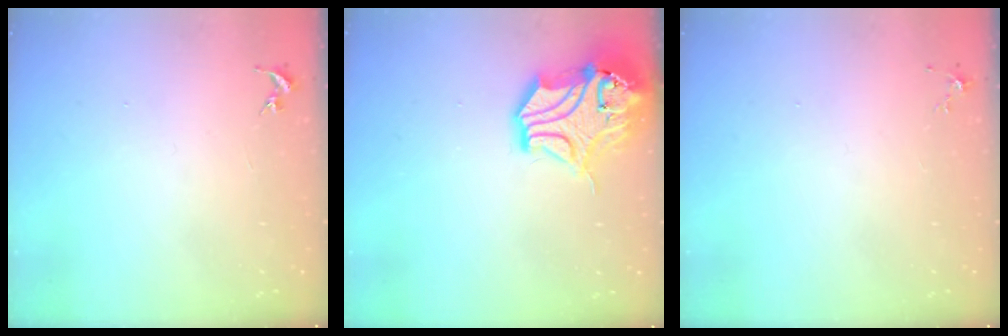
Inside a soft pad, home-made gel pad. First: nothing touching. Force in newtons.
{"total": 15.8, "press": 15.7, "slide": 2.1}
{"total": 4.5, "press": 4.4, "slide": 0.6}